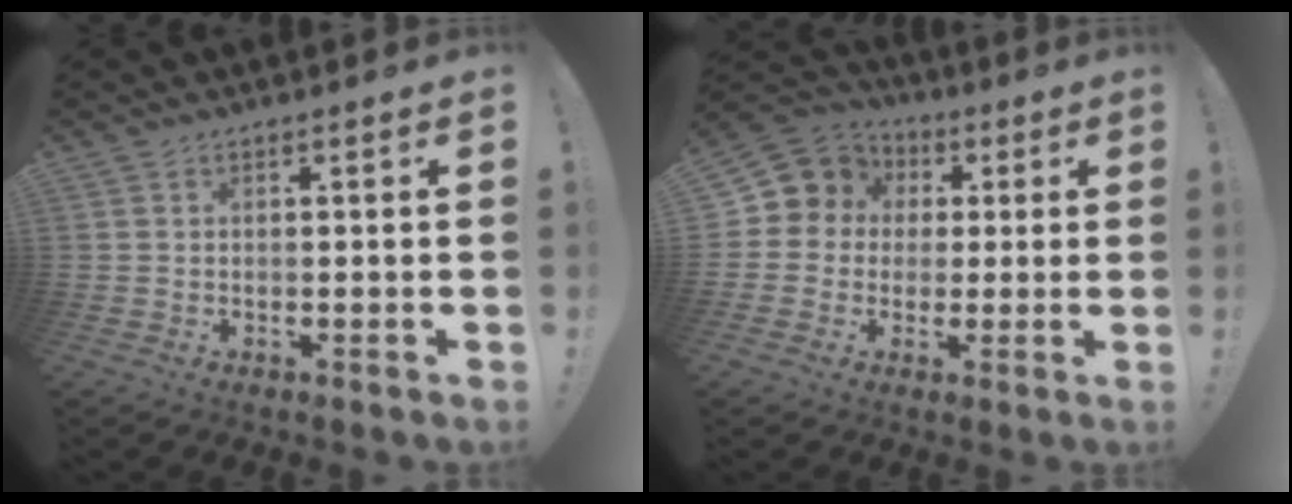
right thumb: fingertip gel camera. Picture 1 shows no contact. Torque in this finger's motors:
{"motor_torque": [-0.13, 0.15, -0.01, -0.03, 0.09]}